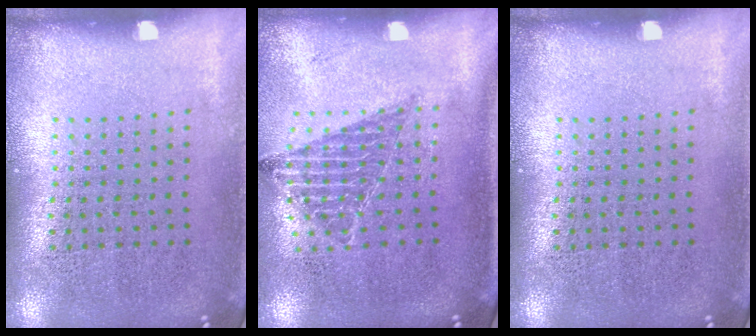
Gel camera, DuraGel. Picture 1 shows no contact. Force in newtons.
{"total": 0.9, "press": 0.8, "slide": 0.2}
{"total": 0.0}